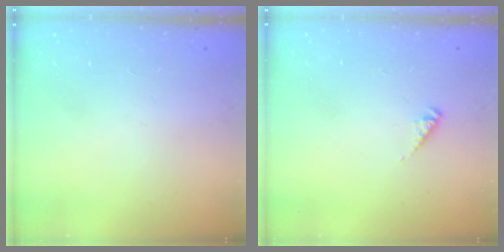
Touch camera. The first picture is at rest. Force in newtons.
{"total": 2.4, "press": 2.4, "slide": 0.3}